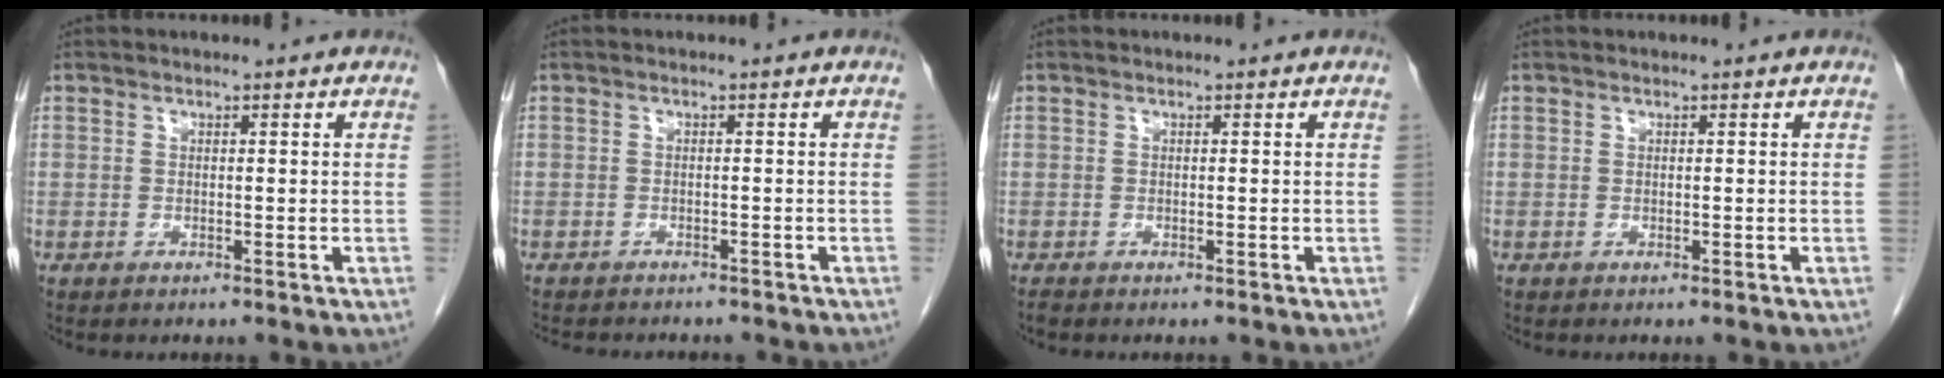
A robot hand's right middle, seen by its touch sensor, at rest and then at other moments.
{"total": 8.0, "force": [-7.0, 2.2, 3.1], "torque": [-0.044, -0.002, -0.086]}
{"total": 0.0}
{"total": 0.0}